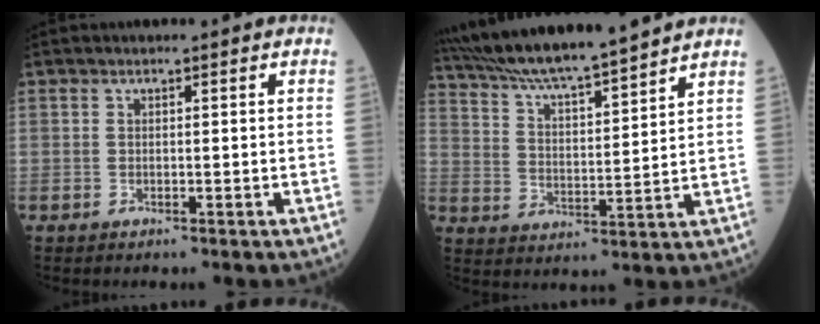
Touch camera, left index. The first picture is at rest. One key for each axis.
{"total": 16.5, "fx": 14.9, "fy": 0.2, "fz": 7.0, "tx": -0.129, "ty": 0.015, "tz": 0.250}